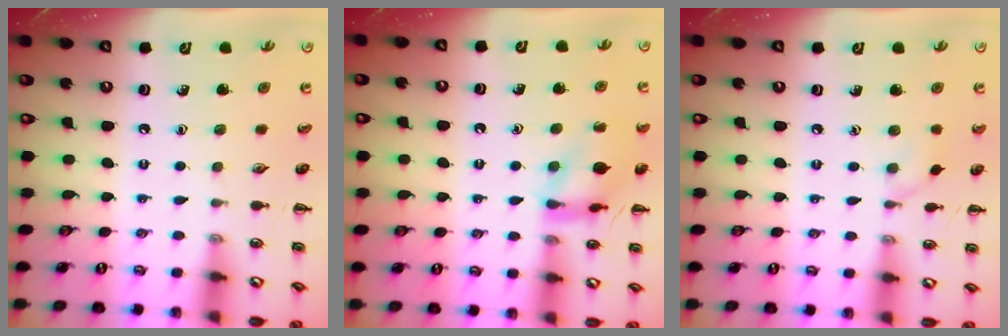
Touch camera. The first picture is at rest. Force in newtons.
{"total": 13.2, "press": 13.2, "slide": 0.7}
{"total": 4.2, "press": 4.0, "slide": 1.3}